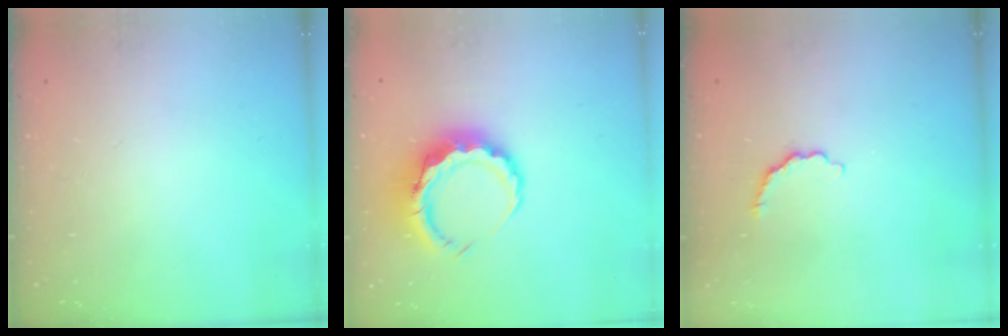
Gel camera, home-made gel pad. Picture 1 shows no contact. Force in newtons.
{"total": 8.4, "press": 8.3, "slide": 1.6}
{"total": 3.7, "press": 3.7, "slide": 0.7}